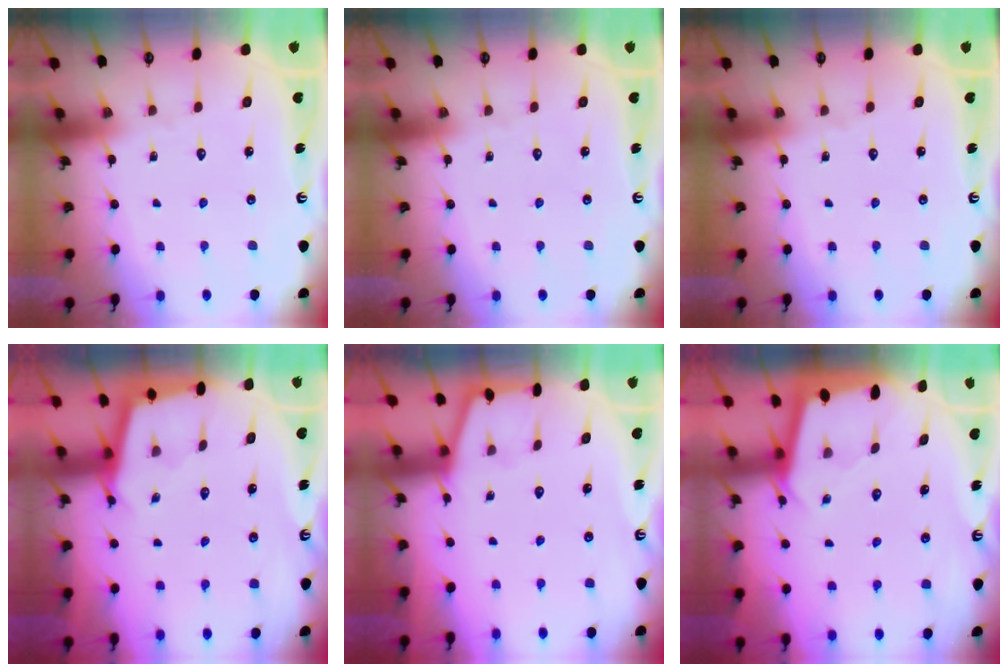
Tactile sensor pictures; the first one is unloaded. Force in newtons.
{"total": 0.0}
{"total": 0.0}
{"total": 2.5, "press": 2.5, "slide": 0.2}
{"total": 1.2, "press": 1.2, "slide": 0.3}
{"total": 2.0, "press": 2.0, "slide": 0.3}